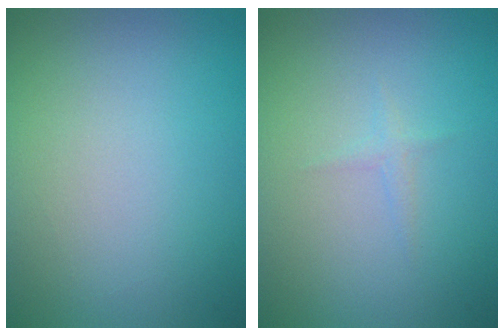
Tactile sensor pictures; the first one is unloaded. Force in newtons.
{"total": 0.7, "press": 0.7, "slide": 0.1}